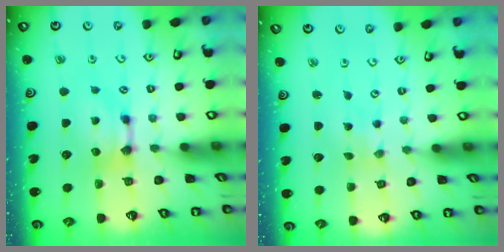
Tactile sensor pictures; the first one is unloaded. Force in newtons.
{"total": 4.9, "press": 4.9, "slide": 0.3}